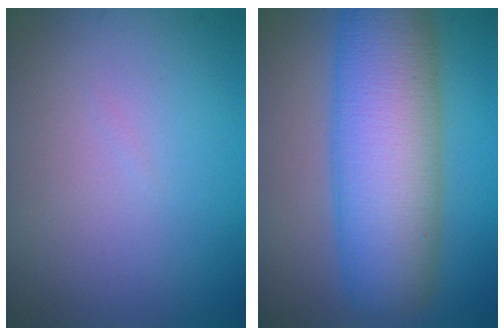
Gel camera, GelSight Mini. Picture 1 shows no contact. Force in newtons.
{"total": 10.4, "press": 10.4, "slide": 0.3}